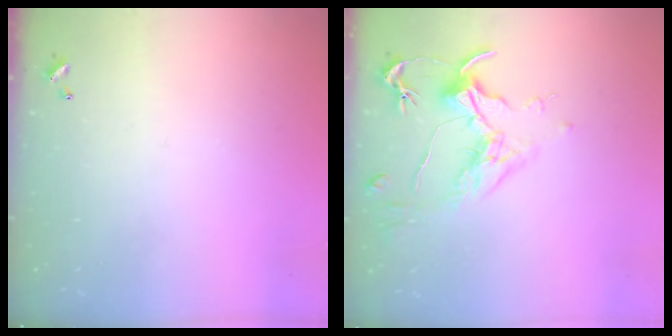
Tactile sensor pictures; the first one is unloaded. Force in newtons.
{"total": 1.7, "press": 1.4, "slide": 0.9}